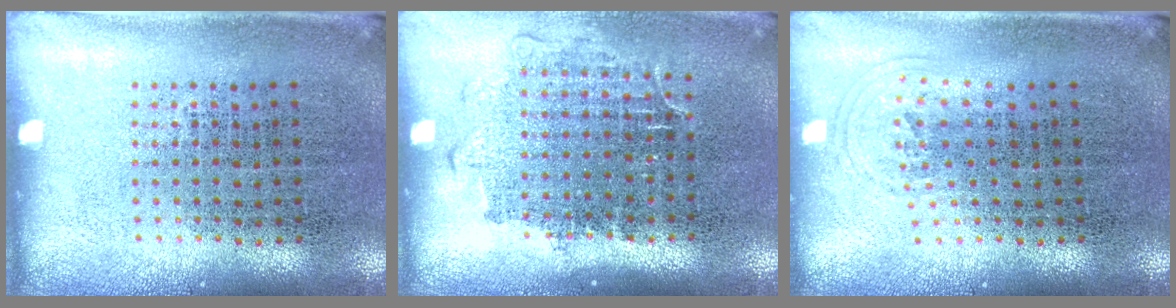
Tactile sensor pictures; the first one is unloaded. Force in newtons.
{"total": 1.2, "press": 1.0, "slide": 0.6}
{"total": 0.9, "press": 0.7, "slide": 0.7}